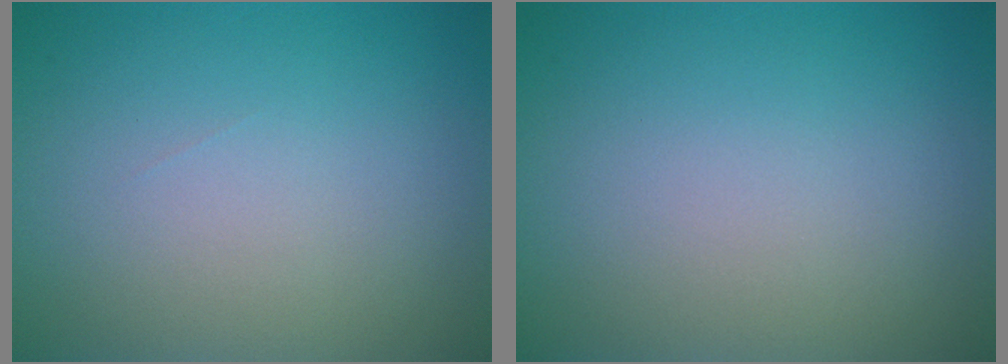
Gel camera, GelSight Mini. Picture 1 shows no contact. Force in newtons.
{"total": 0.0}